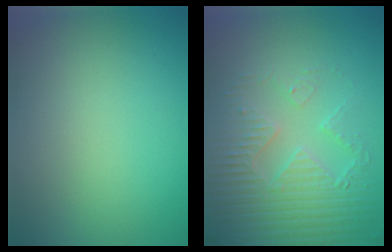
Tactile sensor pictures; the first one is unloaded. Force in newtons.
{"total": 4.6, "press": 4.4, "slide": 1.1}